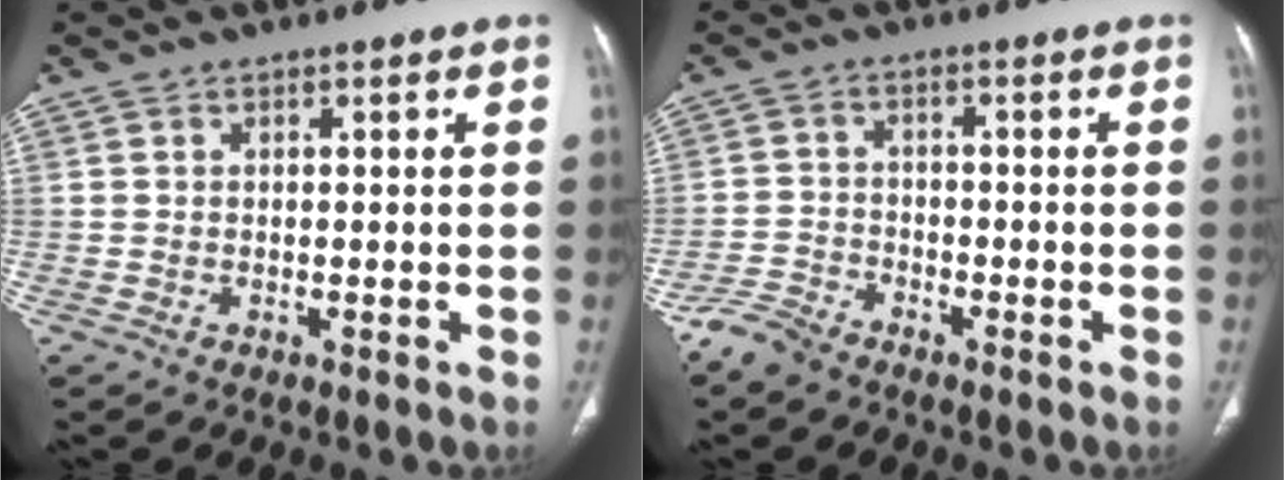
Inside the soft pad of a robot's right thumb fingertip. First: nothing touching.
{"total": 4.5, "force": [-3.8, 1.9, 1.2], "torque": [-0.029, 0.009, -0.080]}